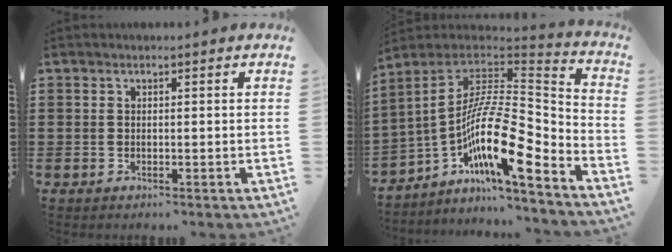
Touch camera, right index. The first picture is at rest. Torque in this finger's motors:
{"motor_torque": [1.04, 0.99, 1.05, 0.20]}